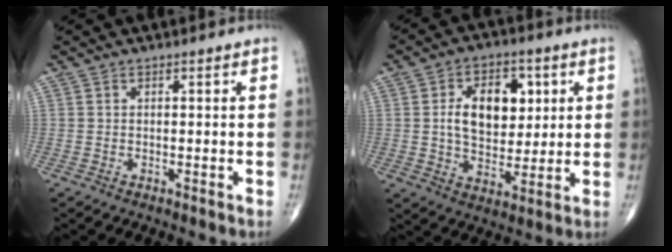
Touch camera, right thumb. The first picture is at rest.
{"total": 13.0, "force": [2.7, 8.4, 9.5], "torque": [-0.109, -0.005, 0.046]}